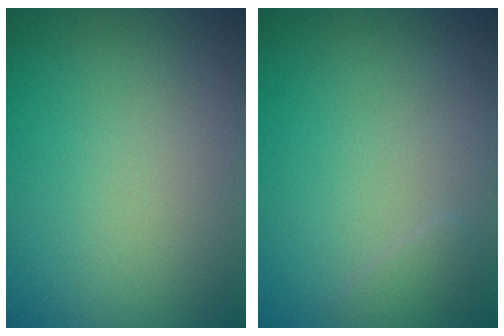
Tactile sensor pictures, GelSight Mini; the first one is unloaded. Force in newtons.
{"total": 0.9, "press": 0.9, "slide": 0.0}